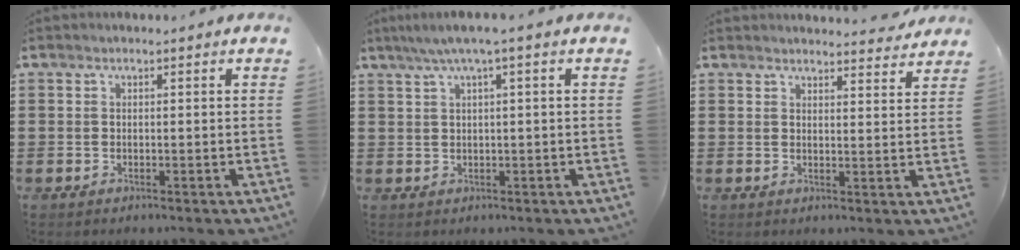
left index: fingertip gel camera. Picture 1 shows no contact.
{"total": 2.4, "force": [0.7, -0.2, 2.3], "torque": [-0.042, -0.001, 0.011]}
{"total": 3.1, "force": [3.1, 0.2, 0.3], "torque": [-0.007, -0.013, 0.057]}